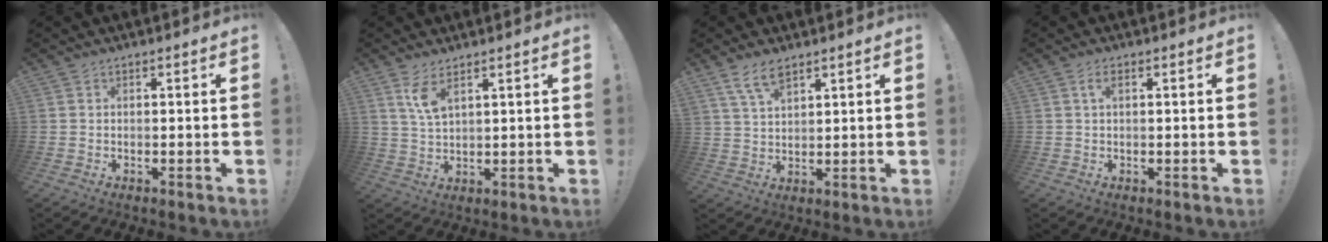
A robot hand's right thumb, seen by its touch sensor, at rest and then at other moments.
{"total": 5.9, "force": [3.6, 2.0, 4.2], "torque": [-0.073, -0.018, 0.063]}
{"total": 6.8, "force": [4.9, 2.5, 4.0], "torque": [-0.072, -0.021, 0.089]}
{"total": 2.1, "force": [0.7, 0.8, 1.8], "torque": [-0.029, 0.003, 0.011]}